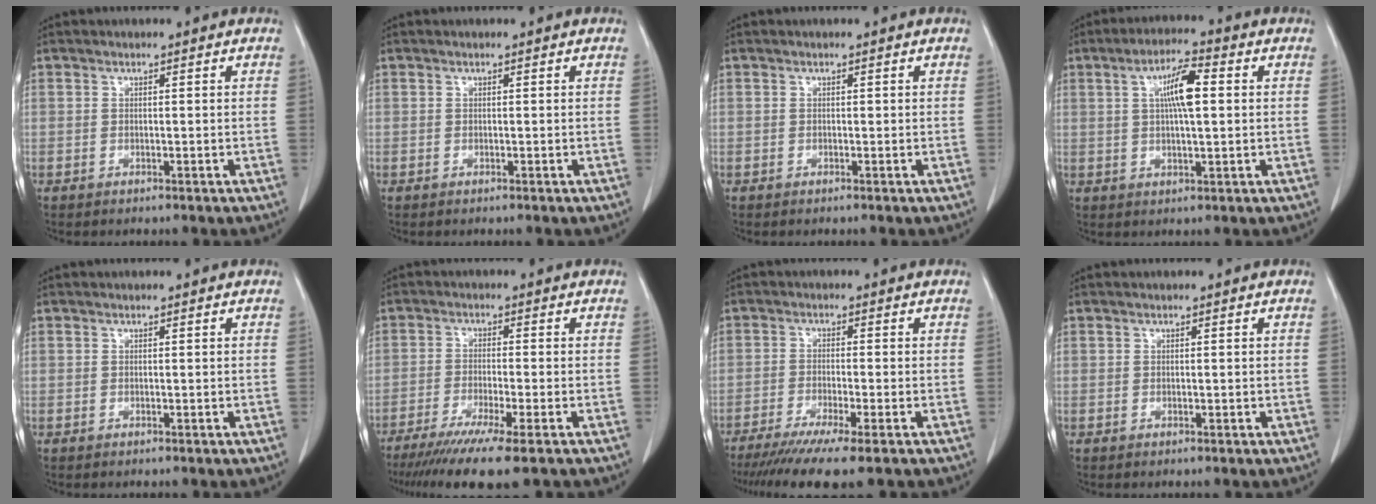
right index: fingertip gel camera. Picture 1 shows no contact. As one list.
[{"total": 0.0}, {"total": 0.0}, {"total": 7.1, "force": [1.5, 1.2, 6.9], "torque": [-0.122, 0.012, 0.026]}, {"total": 0.0}, {"total": 10.9, "force": [-7.9, -0.3, 7.5], "torque": [-0.113, -0.029, -0.123]}, {"total": 9.9, "force": [-7.4, -0.4, 6.6], "torque": [-0.095, -0.026, -0.116]}, {"total": 0.0}]